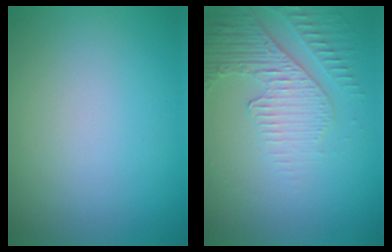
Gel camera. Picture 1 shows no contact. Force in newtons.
{"total": 4.2, "press": 3.0, "slide": 2.9}